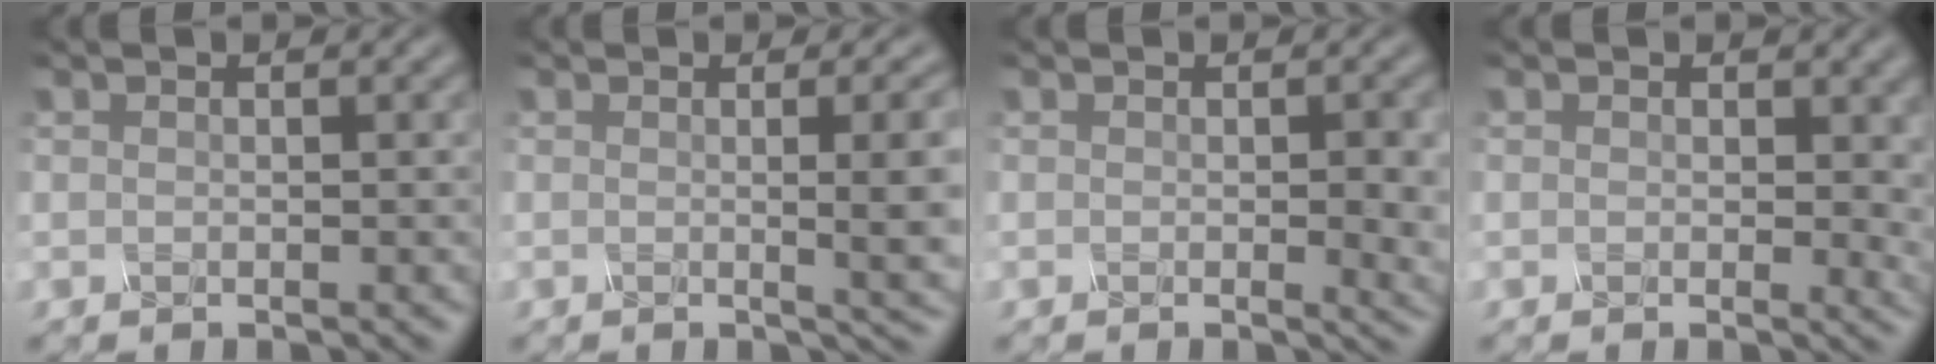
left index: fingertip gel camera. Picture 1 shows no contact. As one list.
[{"total": 7.1, "force": [0.2, 2.4, 6.7], "torque": [-0.055, 0.001, 0.002]}, {"total": 2.7, "force": [-0.1, 0.8, 2.6], "torque": [-0.030, -0.006, 0.000]}, {"total": 3.3, "force": [0.6, 1.9, 2.5], "torque": [-0.021, -0.003, 0.003]}]